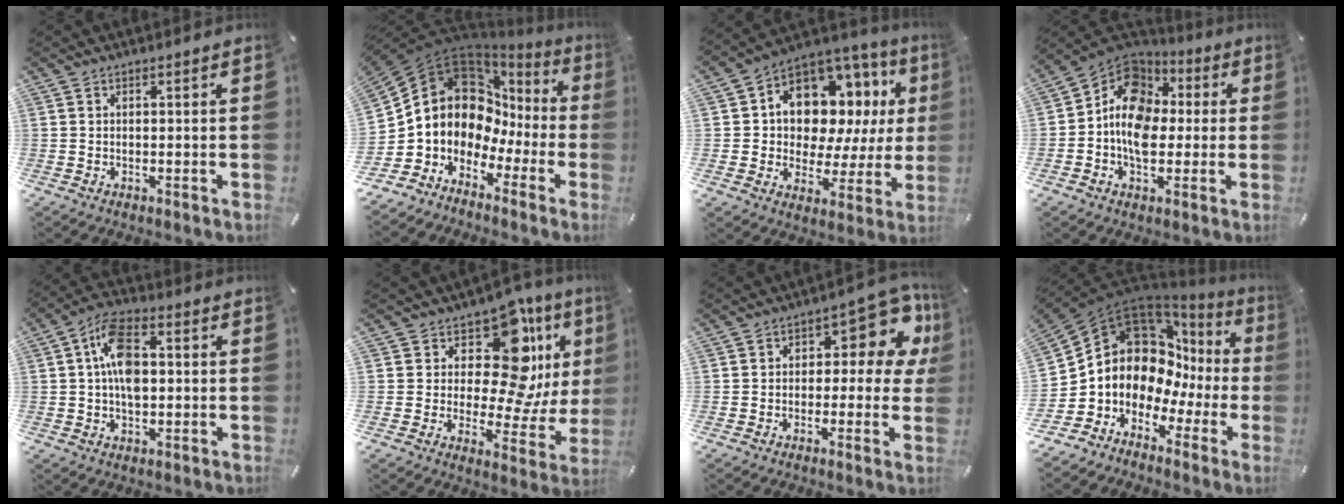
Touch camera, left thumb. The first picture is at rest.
{"total": 10.7, "force": [3.4, 9.2, 4.2], "torque": [-0.102, -0.061, 0.064]}
{"total": 12.2, "force": [5.5, 9.0, 6.2], "torque": [-0.097, -0.057, 0.102]}
{"total": 12.0, "force": [-1.1, 9.8, 6.8], "torque": [-0.129, 0.009, -0.022]}
{"total": 10.1, "force": [0.5, 6.0, 8.2], "torque": [-0.151, 0.007, 0.007]}
{"total": 17.0, "force": [7.3, 9.1, 12.3], "torque": [-0.165, -0.067, 0.122]}
{"total": 10.3, "force": [3.5, 5.5, 8.0], "torque": [-0.097, -0.028, 0.058]}
{"total": 10.6, "force": [3.5, 9.0, 4.4], "torque": [-0.095, -0.072, 0.062]}